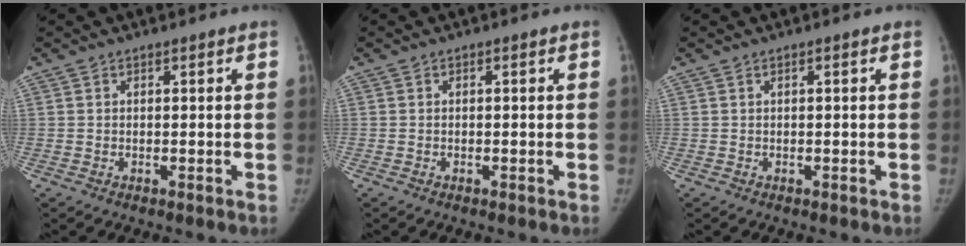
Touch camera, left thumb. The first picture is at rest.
{"total": 0.0}
{"total": 0.0}